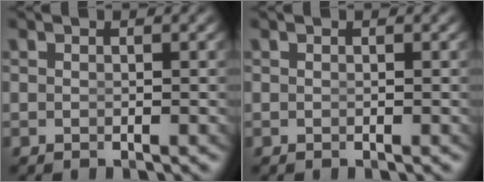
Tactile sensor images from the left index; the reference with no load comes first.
{"total": 0.0}